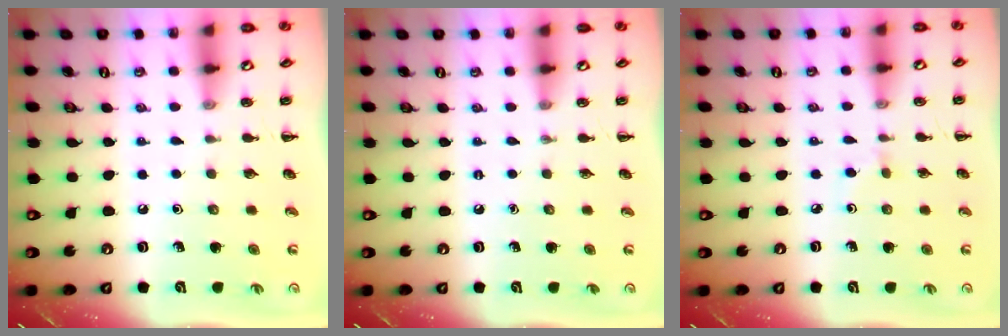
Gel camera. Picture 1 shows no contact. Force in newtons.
{"total": 0.0}
{"total": 2.0, "press": 1.8, "slide": 0.8}